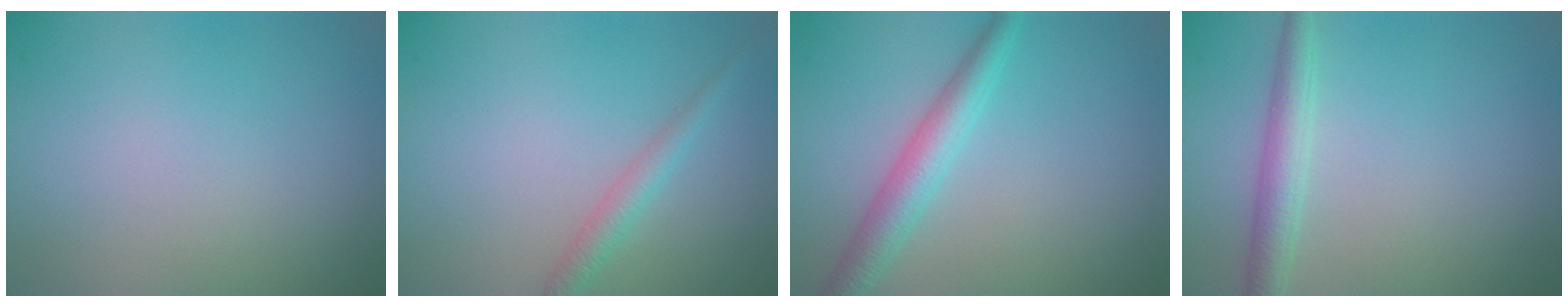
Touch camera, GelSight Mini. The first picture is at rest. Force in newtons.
{"total": 1.8, "press": 1.8, "slide": 0.0}
{"total": 3.3, "press": 3.3, "slide": 0.1}
{"total": 2.6, "press": 2.6, "slide": 0.0}